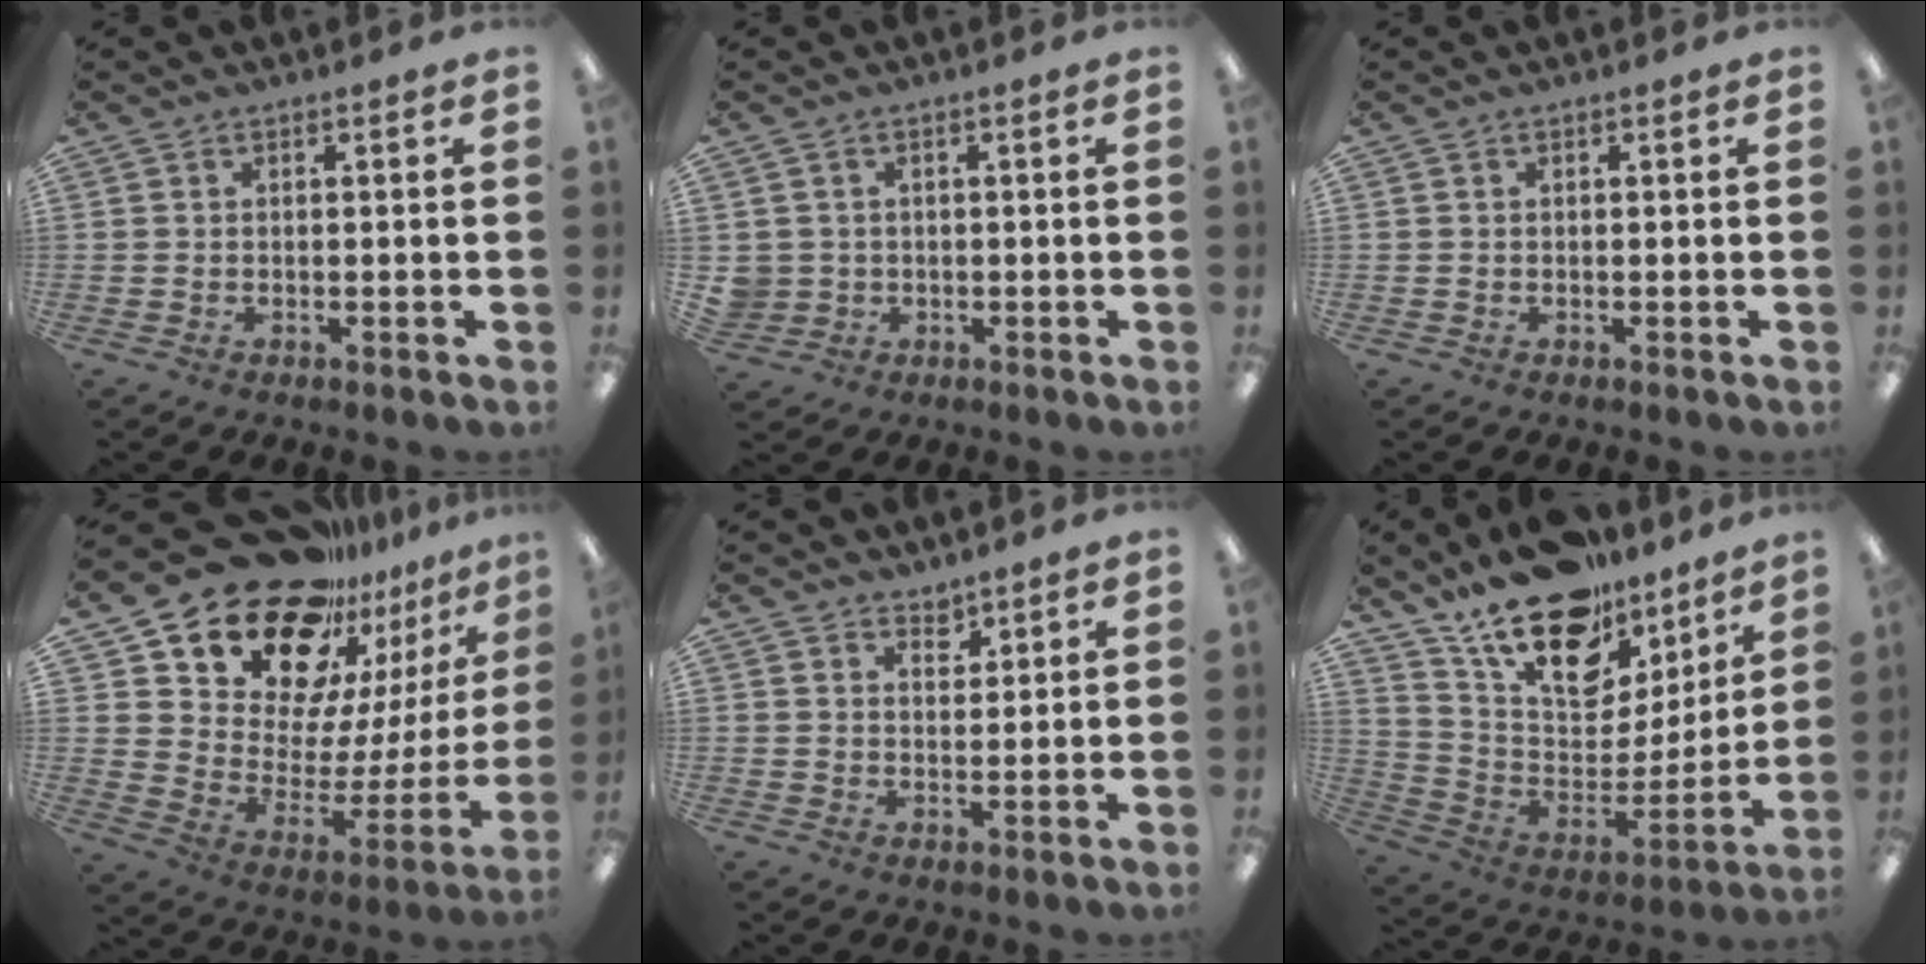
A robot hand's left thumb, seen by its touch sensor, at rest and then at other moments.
{"total": 2.8, "force": [0.4, 2.8, 0.0], "torque": [-0.008, 0.005, 0.006]}
{"total": 0.0}
{"total": 23.4, "force": [18.2, 11.8, 8.7], "torque": [-0.149, -0.127, 0.338]}
{"total": 3.0, "force": [2.8, 1.2, -0.1], "torque": [0.013, -0.022, 0.050]}
{"total": 21.1, "force": [15.0, 10.7, 10.3], "torque": [-0.171, -0.098, 0.269]}